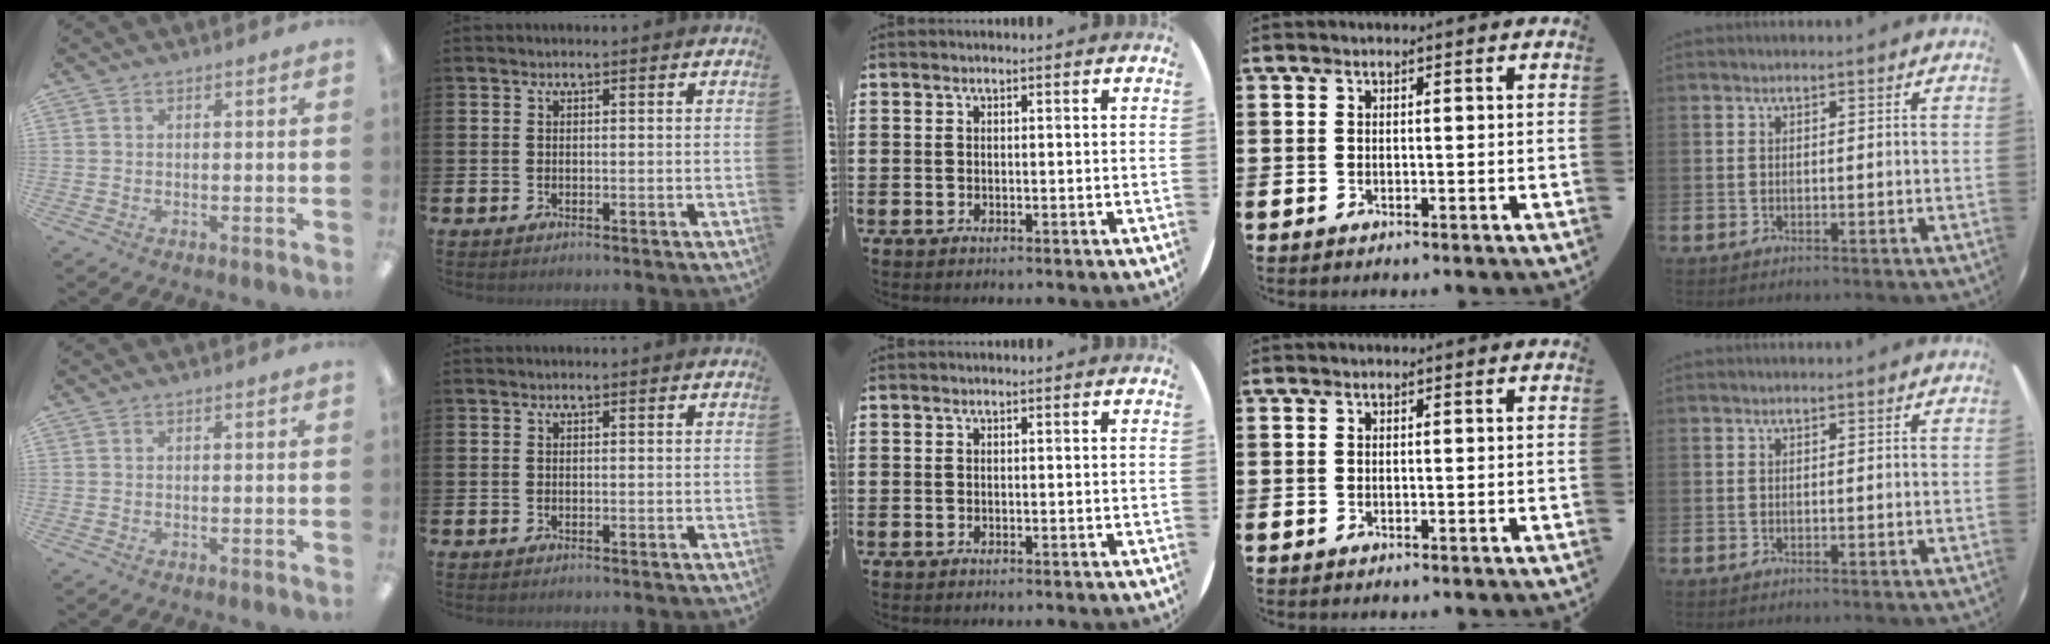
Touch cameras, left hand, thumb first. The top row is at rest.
{}